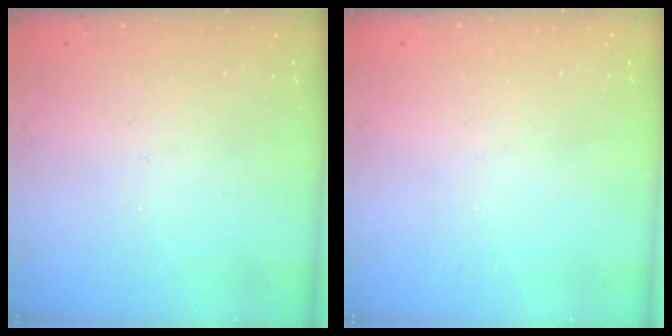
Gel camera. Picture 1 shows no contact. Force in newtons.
{"total": 0.0}